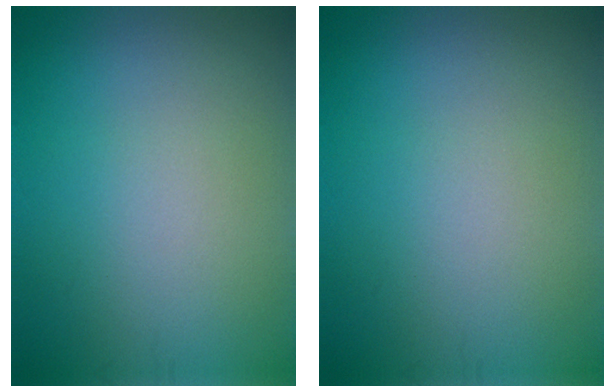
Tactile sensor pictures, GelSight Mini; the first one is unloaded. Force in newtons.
{"total": 0.0}